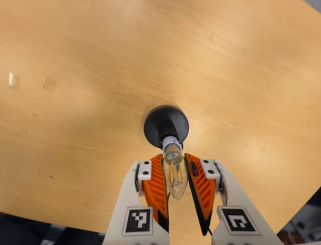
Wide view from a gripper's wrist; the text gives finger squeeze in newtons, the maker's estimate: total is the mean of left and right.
{"total": 14.1, "left": 13.7, "right": 14.5}